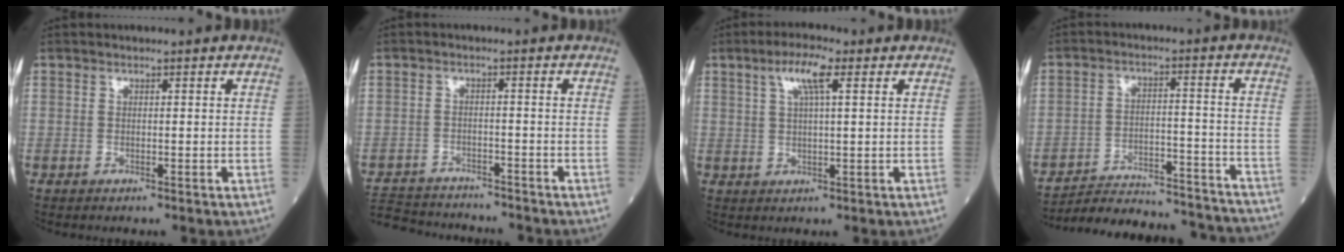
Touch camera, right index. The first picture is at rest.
{"total": 12.0, "force": [-11.4, 2.9, 2.8], "torque": [-0.063, 0.005, -0.169]}
{"total": 5.1, "force": [2.4, 0.7, 4.4], "torque": [-0.089, 0.009, 0.044]}
{"total": 22.7, "force": [-21.7, 3.0, 6.0], "torque": [-0.075, -0.004, -0.295]}